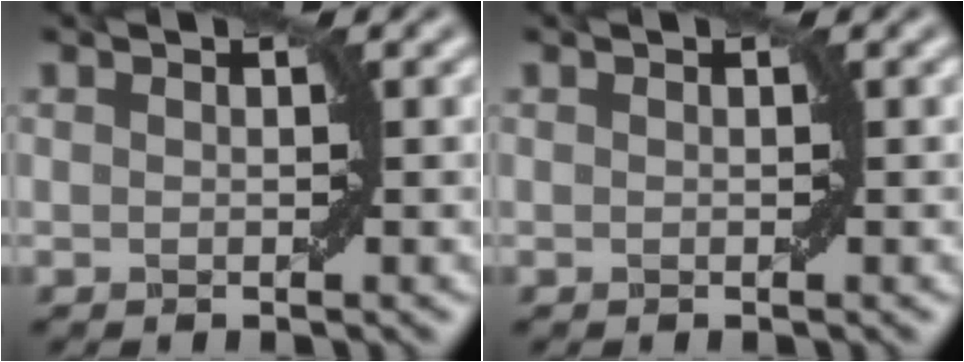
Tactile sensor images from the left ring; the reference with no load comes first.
{"total": 0.0}